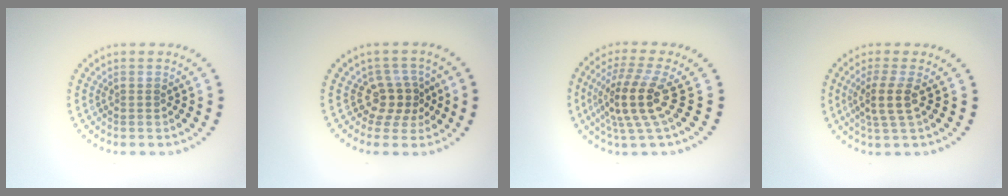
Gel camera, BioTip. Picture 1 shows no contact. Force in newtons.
{"total": 2.9, "press": 2.2, "slide": 1.9}
{"total": 4.7, "press": 3.7, "slide": 2.8}
{"total": 2.7, "press": 2.3, "slide": 1.5}